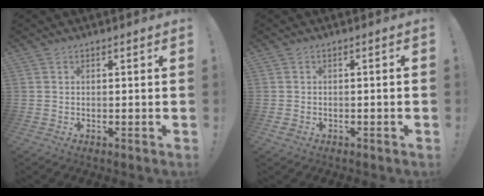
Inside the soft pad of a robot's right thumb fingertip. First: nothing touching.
{"total": 1.8, "force": [-1.3, 0.5, 1.1], "torque": [-0.015, 0.005, -0.022]}